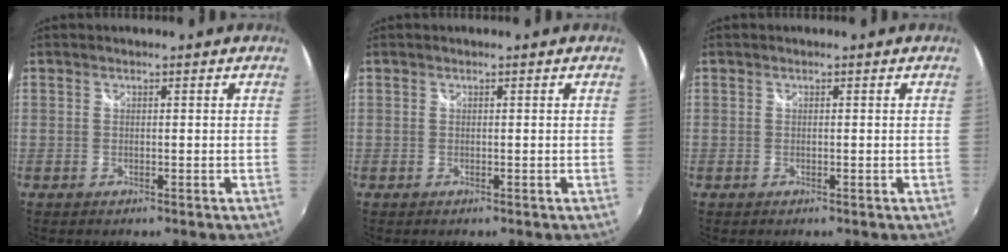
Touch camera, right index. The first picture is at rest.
{"total": 0.0}
{"total": 0.0}